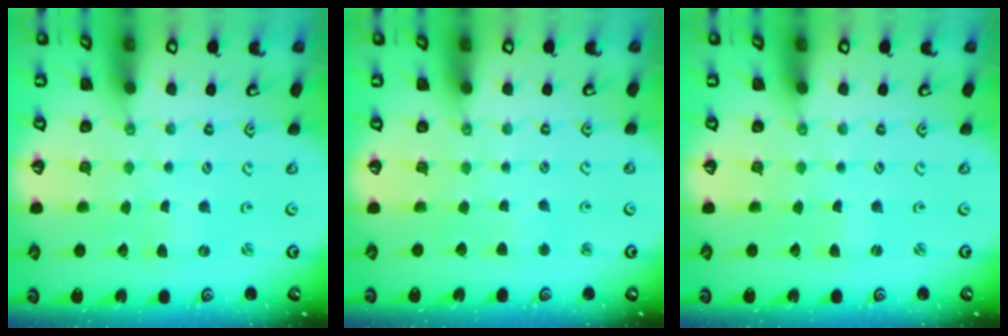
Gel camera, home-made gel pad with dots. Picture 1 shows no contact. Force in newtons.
{"total": 2.0, "press": 2.0, "slide": 0.4}
{"total": 1.3, "press": 1.2, "slide": 0.2}